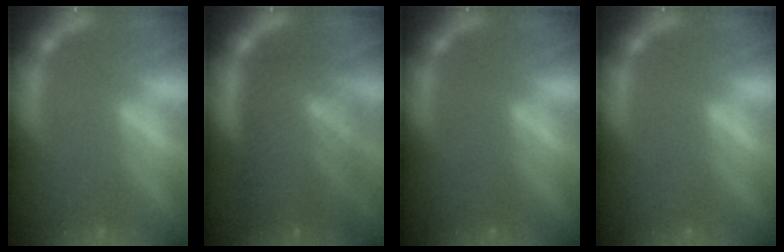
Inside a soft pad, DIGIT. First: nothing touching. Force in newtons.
{"total": 10.1}
{"total": 0.0}
{"total": 0.0}